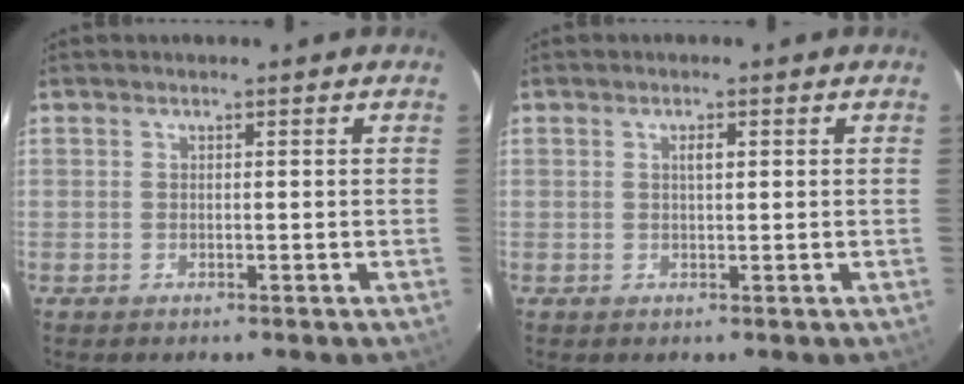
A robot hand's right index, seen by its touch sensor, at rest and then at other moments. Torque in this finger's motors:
{"motor_torque": [0.05, 0.07, 0.01, 0.03]}